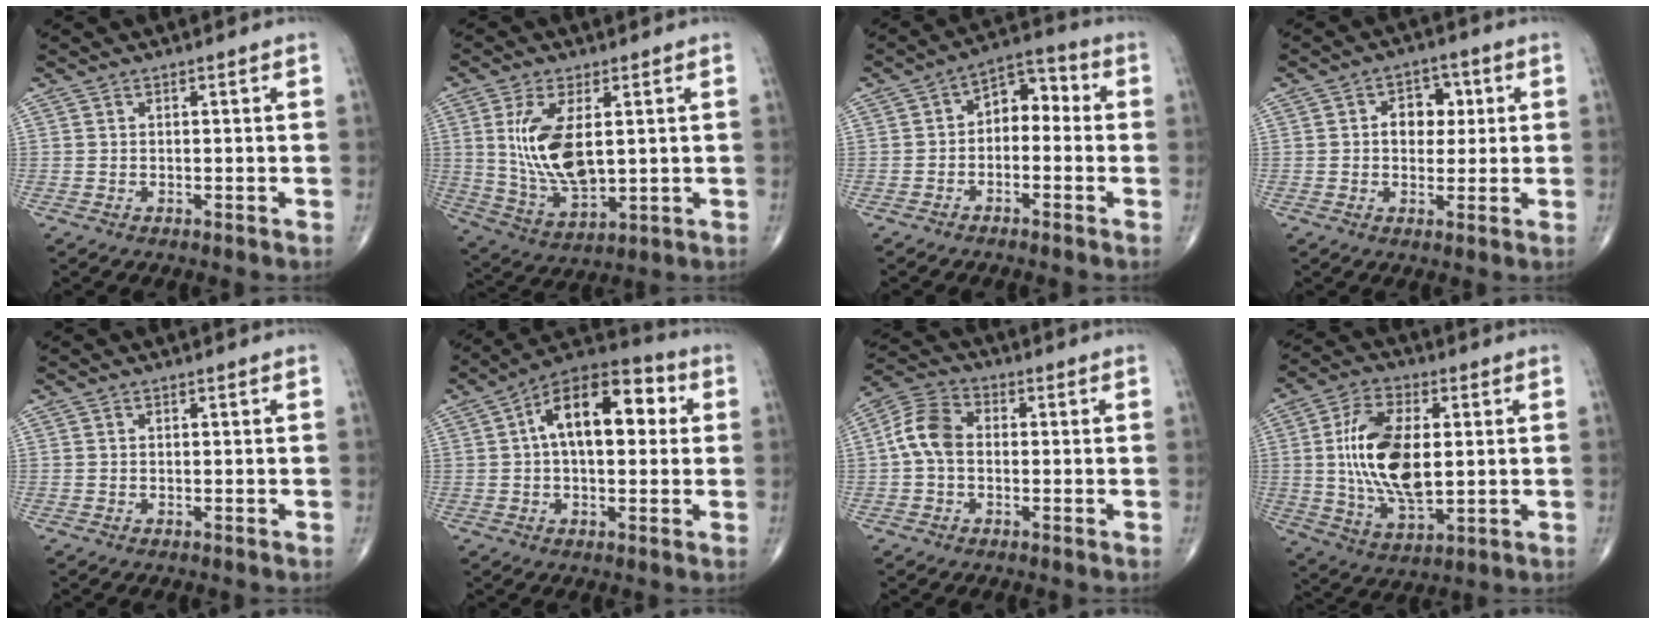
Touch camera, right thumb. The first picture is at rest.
{"total": 13.1, "force": [2.4, 6.3, 11.2], "torque": [-0.214, -0.021, 0.060]}
{"total": 7.0, "force": [-0.6, 4.7, 5.2], "torque": [-0.049, 0.041, -0.026]}
{"total": 6.4, "force": [1.1, 4.7, 4.2], "torque": [-0.023, 0.007, 0.012]}
{"total": 0.0}
{"total": 15.9, "force": [3.0, 8.3, 13.2], "torque": [-0.188, 0.034, 0.037]}
{"total": 7.6, "force": [-0.3, 5.3, 5.5], "torque": [-0.105, 0.025, -0.017]}
{"total": 16.5, "force": [1.4, 8.4, 14.2], "torque": [-0.261, -0.011, 0.030]}